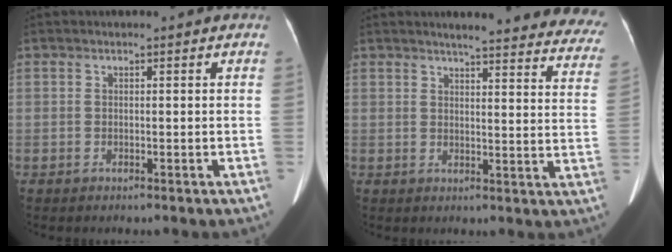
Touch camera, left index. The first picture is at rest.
{"total": 23.8, "force": [21.9, 2.9, 8.7], "torque": [-0.092, -0.077, 0.229]}